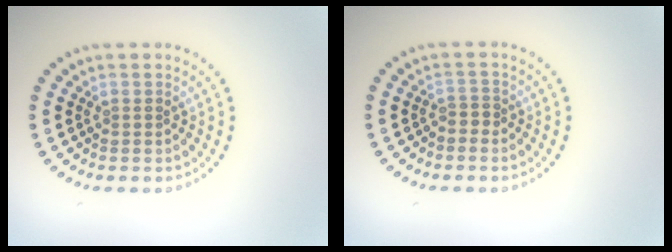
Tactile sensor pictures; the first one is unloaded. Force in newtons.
{"total": 0.9, "press": 0.5, "slide": 0.8}